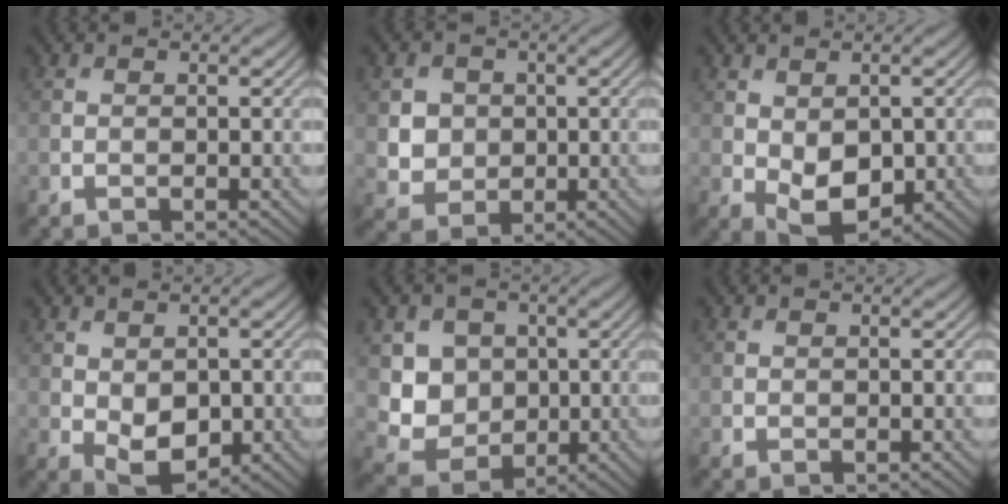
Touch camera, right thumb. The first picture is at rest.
{"total": 4.6, "force": [0.7, 4.3, 1.5], "torque": [-0.059, -0.015, 0.015]}
{"total": 5.6, "force": [-0.6, 3.5, 4.3], "torque": [-0.088, -0.012, 0.000]}
{"total": 4.7, "force": [-0.5, 3.0, 3.6], "torque": [-0.071, -0.012, 0.000]}
{"total": 6.0, "force": [0.8, 5.5, 2.4], "torque": [-0.058, -0.013, 0.003]}
{"total": 0.0}